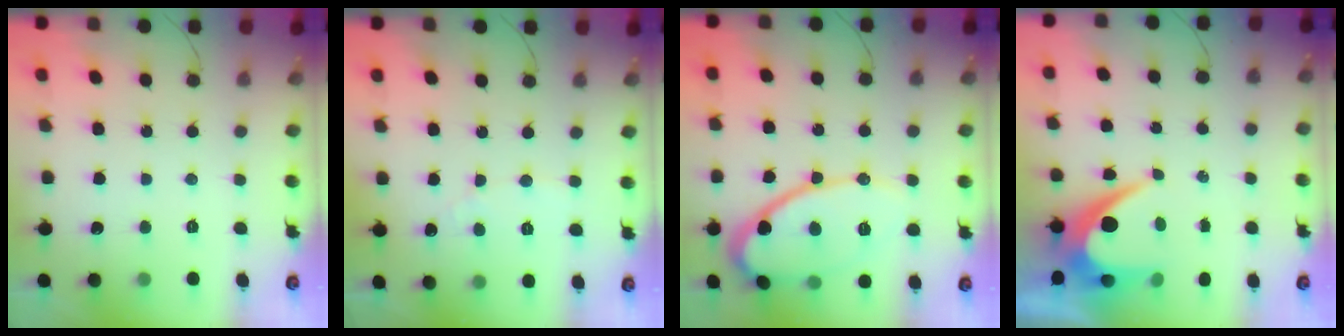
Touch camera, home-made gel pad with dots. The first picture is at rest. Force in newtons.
{"total": 3.4, "press": 3.4, "slide": 0.4}
{"total": 14.8, "press": 14.8, "slide": 1.2}
{"total": 8.1, "press": 8.1, "slide": 0.5}